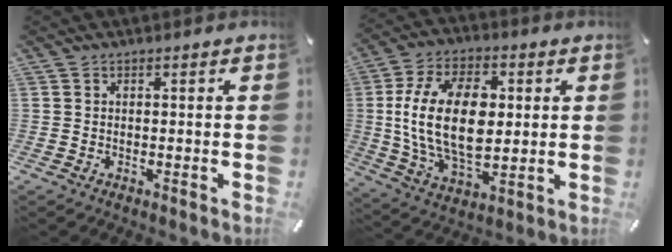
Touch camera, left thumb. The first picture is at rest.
{"total": 19.3, "force": [2.0, 12.1, 14.9], "torque": [-0.307, -0.001, 0.032]}